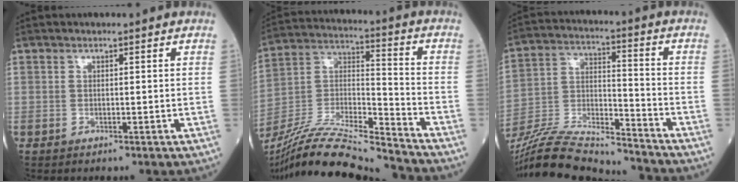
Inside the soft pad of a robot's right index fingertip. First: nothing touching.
{"total": 20.0, "force": [-18.5, -0.3, 7.6], "torque": [-0.164, -0.002, -0.332]}
{"total": 19.1, "force": [-18.1, 1.1, 5.9], "torque": [-0.129, 0.004, -0.316]}